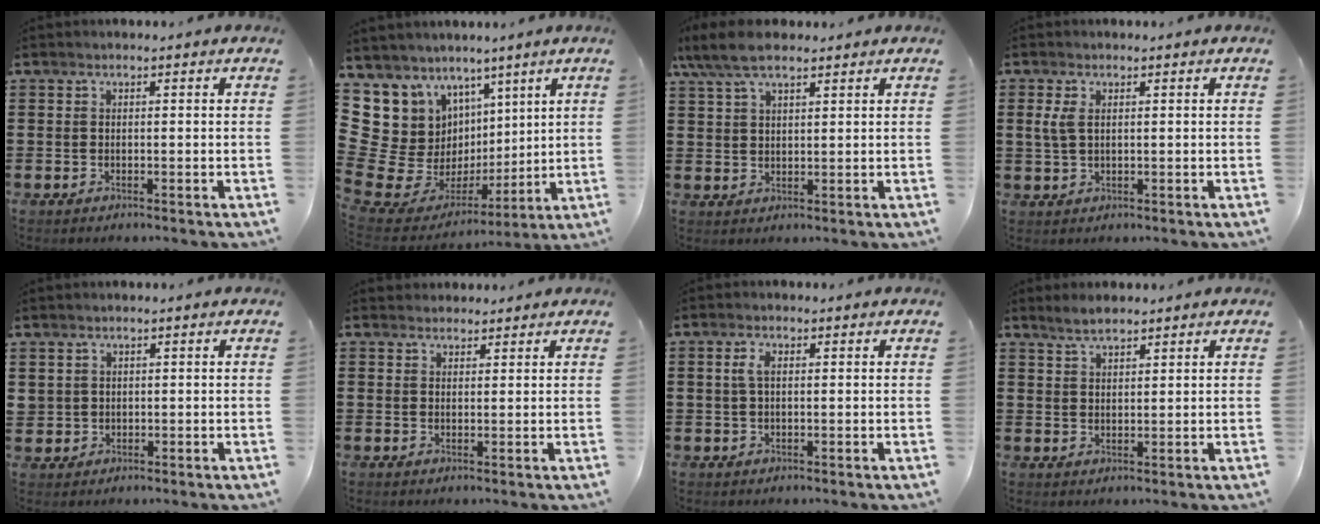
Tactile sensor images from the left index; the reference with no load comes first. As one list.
[{"total": 12.7, "force": [3.5, 11.8, 2.8], "torque": [-0.111, -0.051, 0.093]}, {"total": 6.7, "force": [4.8, 2.3, 4.0], "torque": [-0.097, -0.003, 0.088]}, {"total": 2.7, "force": [0.6, 1.3, 2.3], "torque": [-0.057, 0.004, 0.008]}, {"total": 1.4, "force": [0.7, 1.1, 0.2], "torque": [-0.008, 0.004, 0.014]}, {"total": 1.9, "force": [1.7, 0.8, -0.1], "torque": [-0.003, 0.005, 0.035]}, {"total": 2.5, "force": [0.5, 1.1, 2.2], "torque": [-0.055, 0.004, 0.005]}, {"total": 2.8, "force": [2.4, 0.8, 1.2], "torque": [-0.030, 0.005, 0.045]}]